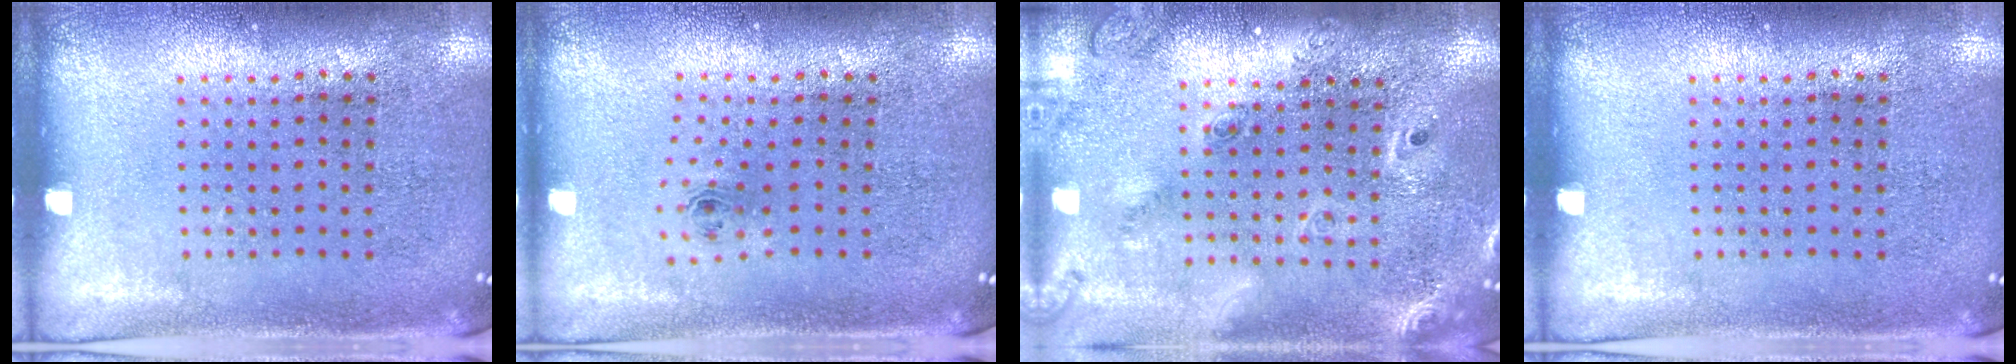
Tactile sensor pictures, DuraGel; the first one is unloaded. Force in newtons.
{"total": 0.7, "press": 0.3, "slide": 0.6}
{"total": 2.3, "press": 1.8, "slide": 1.3}
{"total": 0.0}